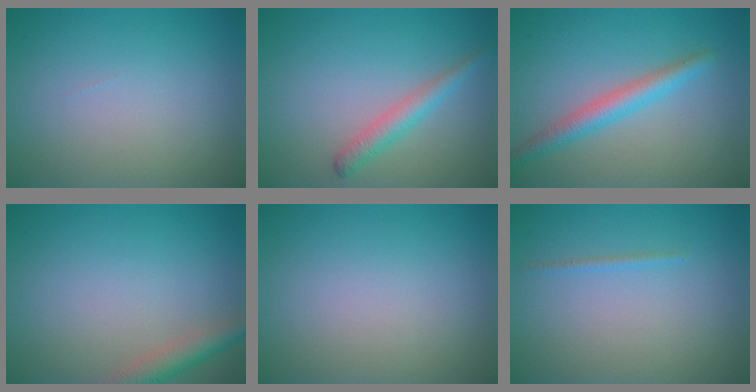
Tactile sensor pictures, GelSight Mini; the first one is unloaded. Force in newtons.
{"total": 2.3, "press": 2.3, "slide": 0.1}
{"total": 2.9, "press": 2.9, "slide": 0.1}
{"total": 2.9, "press": 2.9, "slide": 0.2}
{"total": 0.0}
{"total": 0.6, "press": 0.6, "slide": 0.1}